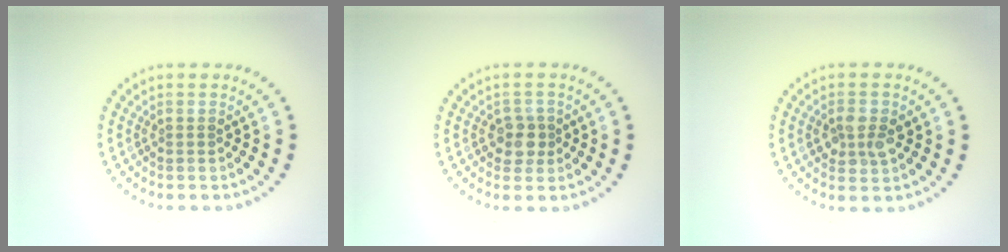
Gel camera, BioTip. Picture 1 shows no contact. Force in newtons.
{"total": 2.0, "press": 1.8, "slide": 0.9}
{"total": 2.5, "press": 2.5, "slide": 0.1}